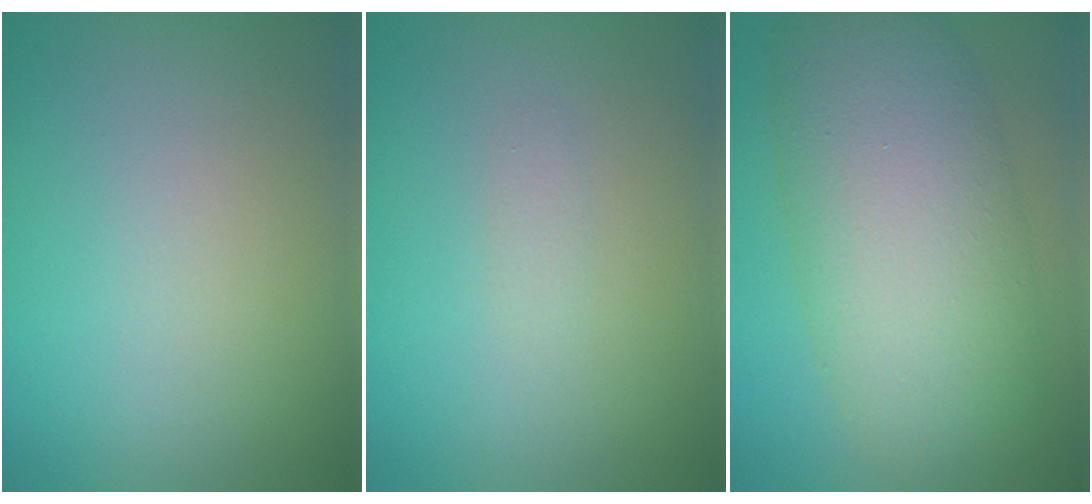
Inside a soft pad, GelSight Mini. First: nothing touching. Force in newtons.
{"total": 0.6, "press": 0.6, "slide": 0.0}
{"total": 10.4, "press": 10.4, "slide": 0.3}